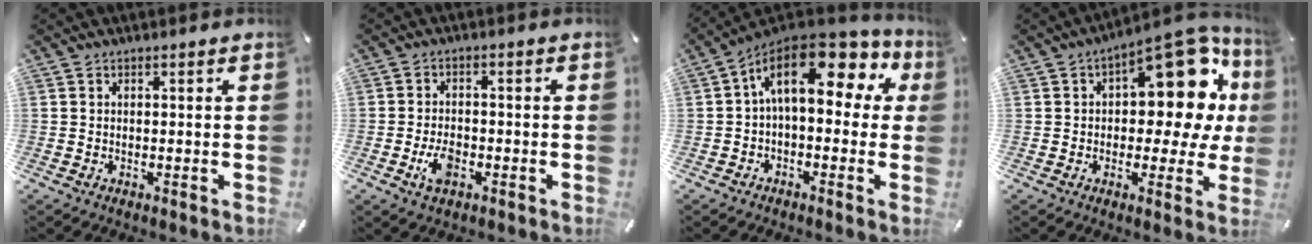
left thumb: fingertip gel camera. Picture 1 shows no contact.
{"total": 5.3, "force": [-2.2, 3.2, 3.7], "torque": [-0.078, 0.006, -0.041]}
{"total": 15.6, "force": [5.9, 7.9, 12.1], "torque": [-0.208, -0.035, 0.097]}
{"total": 17.9, "force": [6.9, 9.0, 13.8], "torque": [-0.168, -0.060, 0.115]}